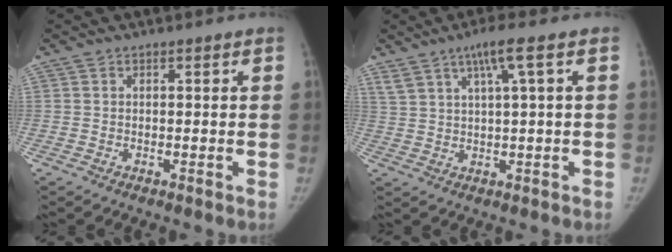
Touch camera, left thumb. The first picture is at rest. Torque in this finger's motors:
{"motor_torque": [0.70, 0.52, 1.59, -1.18, 0.47]}